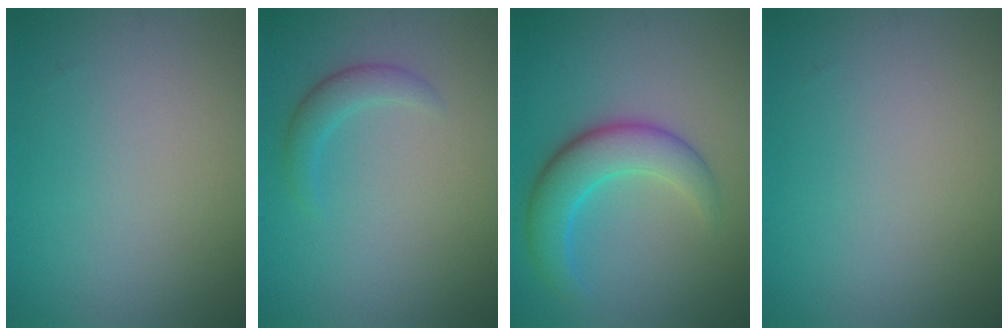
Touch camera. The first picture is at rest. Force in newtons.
{"total": 1.8, "press": 1.8, "slide": 0.0}
{"total": 5.1, "press": 5.1, "slide": 0.2}
{"total": 0.0}